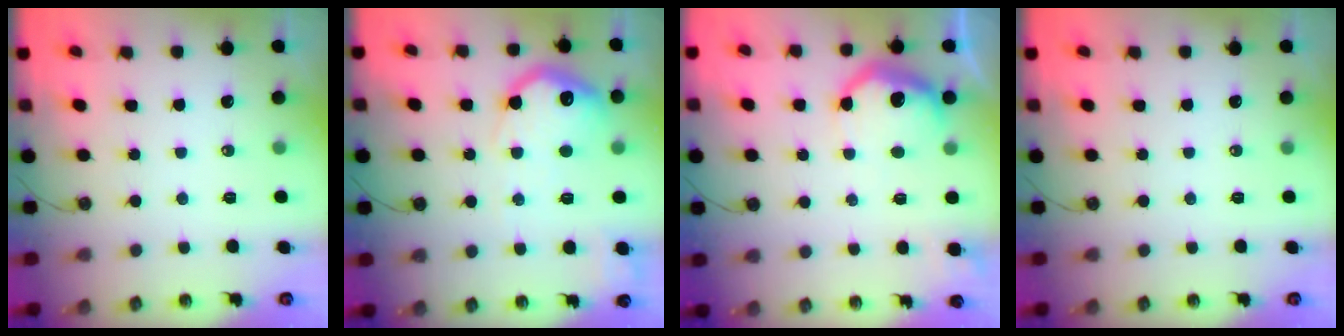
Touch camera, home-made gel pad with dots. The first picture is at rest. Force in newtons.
{"total": 18.3, "press": 18.3, "slide": 1.3}
{"total": 9.9, "press": 9.9, "slide": 0.7}
{"total": 0.0}